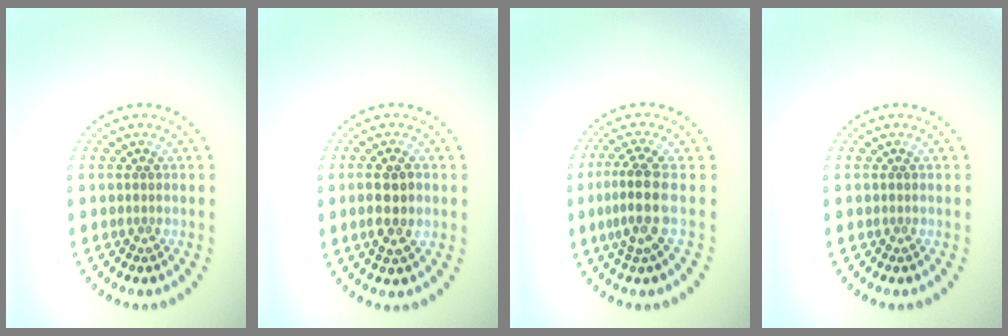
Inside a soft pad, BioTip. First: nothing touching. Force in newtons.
{"total": 3.1, "press": 3.0, "slide": 0.6}
{"total": 3.3, "press": 2.4, "slide": 2.2}
{"total": 0.0}